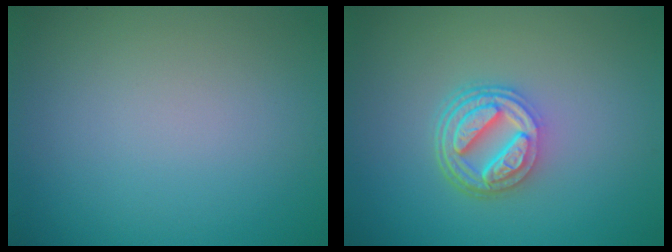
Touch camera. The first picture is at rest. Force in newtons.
{"total": 5.0, "press": 3.8, "slide": 3.2}